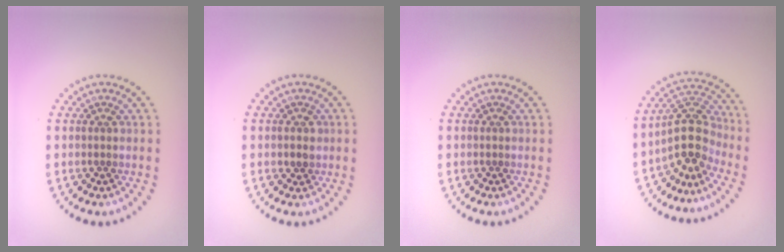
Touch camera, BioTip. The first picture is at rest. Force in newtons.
{"total": 0.8, "press": 0.7, "slide": 0.3}
{"total": 0.0}
{"total": 4.2, "press": 3.6, "slide": 2.1}